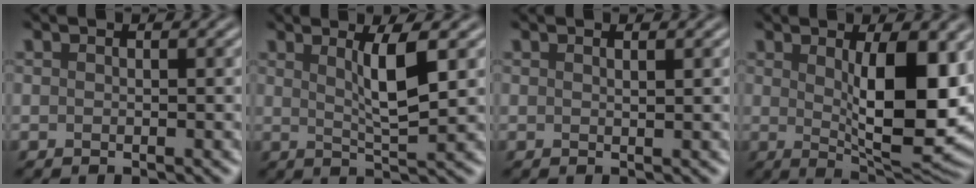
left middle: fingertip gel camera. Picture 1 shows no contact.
{"total": 4.2, "force": [1.3, 0.8, 3.9], "torque": [-0.064, -0.003, 0.025]}
{"total": 0.7, "force": [0.5, 0.3, 0.5], "torque": [0.001, 0.001, 0.003]}
{"total": 9.7, "force": [1.0, 2.9, 9.2], "torque": [-0.133, -0.014, 0.025]}